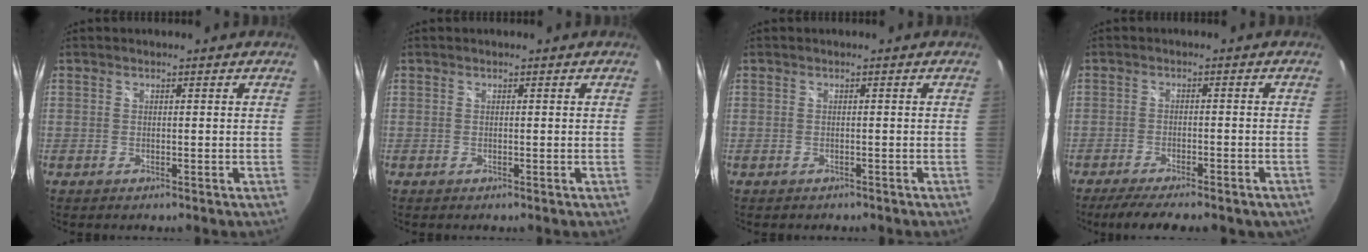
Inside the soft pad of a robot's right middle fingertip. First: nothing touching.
{"total": 0.0}
{"total": 0.7, "force": [-0.6, 0.4, 0.1], "torque": [-0.006, 0.000, -0.008]}
{"total": 11.2, "force": [-8.9, 2.6, 6.2], "torque": [-0.125, -0.027, -0.130]}